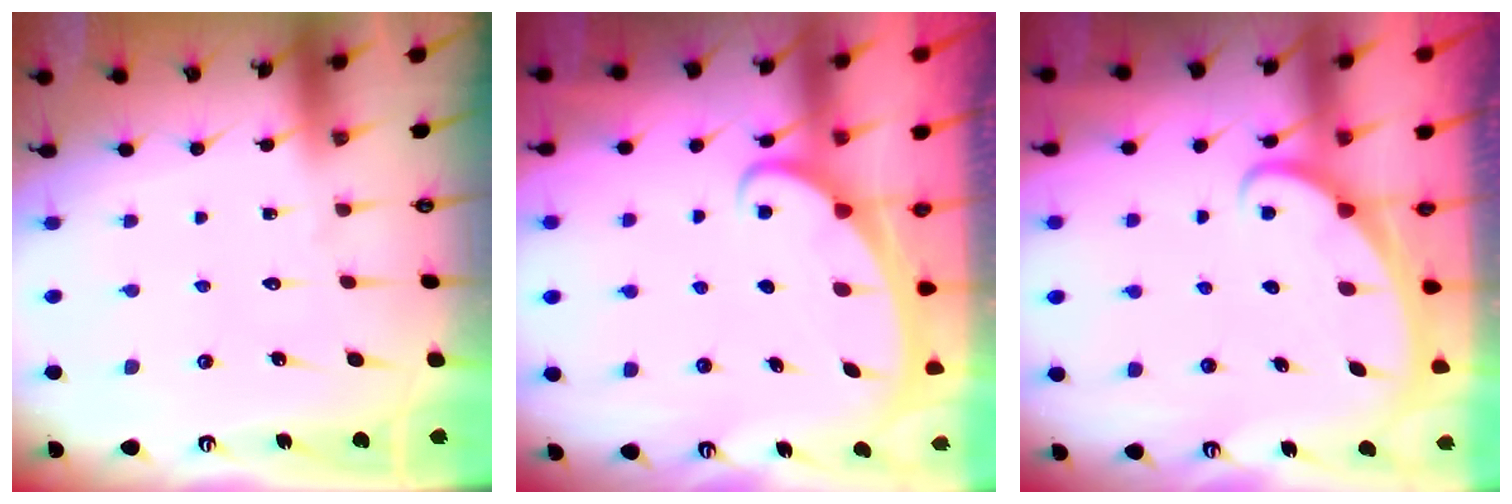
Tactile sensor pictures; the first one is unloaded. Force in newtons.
{"total": 2.4, "press": 2.4, "slide": 0.3}
{"total": 2.0, "press": 2.0, "slide": 0.1}